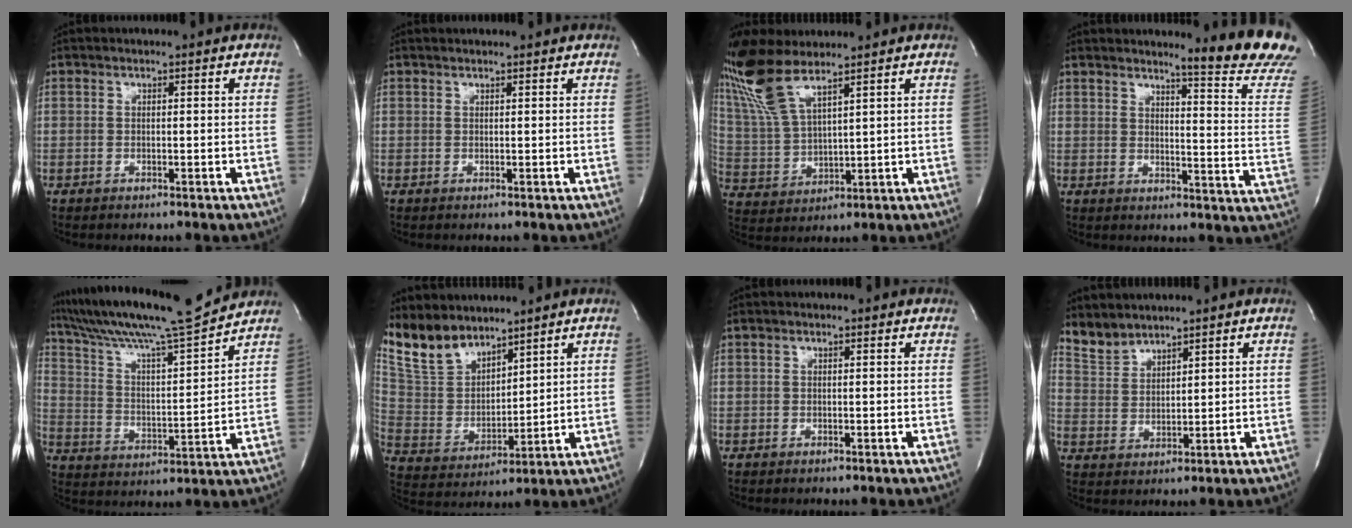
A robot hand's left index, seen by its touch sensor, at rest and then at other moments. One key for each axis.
{"total": 2.0, "fx": 1.9, "fy": 0.0, "fz": 0.4, "tx": -0.009, "ty": 0.014, "tz": 0.025}
{"total": 11.5, "fx": 8.8, "fy": 2.6, "fz": 7.0, "tx": -0.166, "ty": 0.004, "tz": 0.184}
{"total": 14.3, "fx": 13.3, "fy": -1.2, "fz": 5.1, "tx": -0.061, "ty": -0.128, "tz": 0.140}
{"total": 18.9, "fx": 16.8, "fy": -0.2, "fz": 8.6, "tx": -0.155, "ty": -0.011, "tz": 0.275}
{"total": 11.0, "fx": 9.8, "fy": 4.3, "fz": 2.9, "tx": -0.075, "ty": 0.012, "tz": 0.209}
{"total": 0.7, "fx": 0.6, "fy": 0.3, "fz": 0.1, "tx": -0.013, "ty": 0.012, "tz": 0.011}
{"total": 4.9, "fx": 4.8, "fy": 1.3, "fz": 0.2, "tx": -0.013, "ty": 0.010, "tz": 0.107}